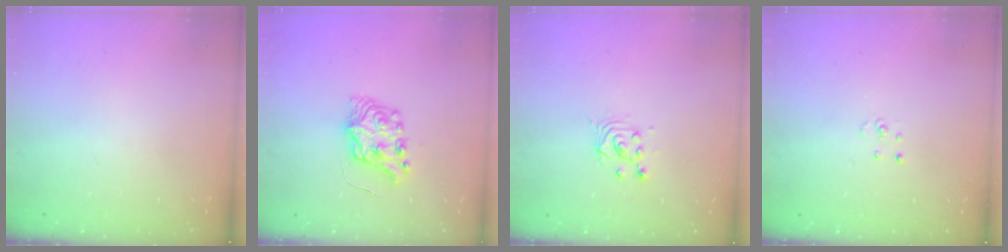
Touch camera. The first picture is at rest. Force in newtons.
{"total": 7.1, "press": 7.0, "slide": 0.7}
{"total": 2.6, "press": 2.6, "slide": 0.1}
{"total": 2.9, "press": 2.9, "slide": 0.2}